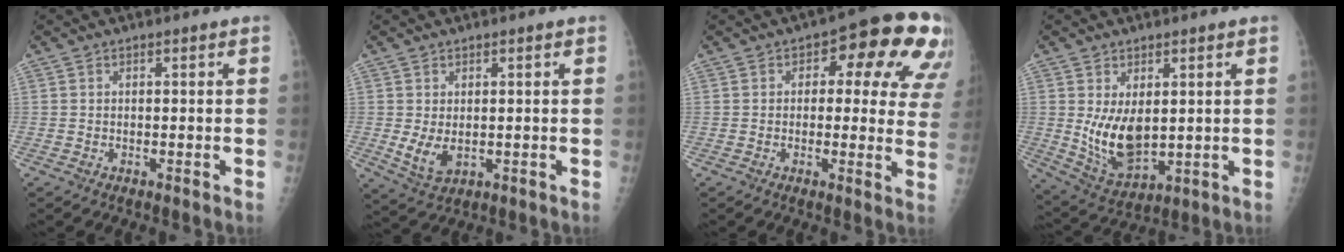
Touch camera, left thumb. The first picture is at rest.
{"total": 4.6, "force": [-0.1, 2.8, 3.6], "torque": [-0.064, -0.010, 0.011]}
{"total": 15.8, "force": [6.1, 7.8, 12.3], "torque": [-0.090, -0.003, 0.058]}
{"total": 9.7, "force": [1.2, 5.5, 7.9], "torque": [-0.126, -0.024, 0.043]}